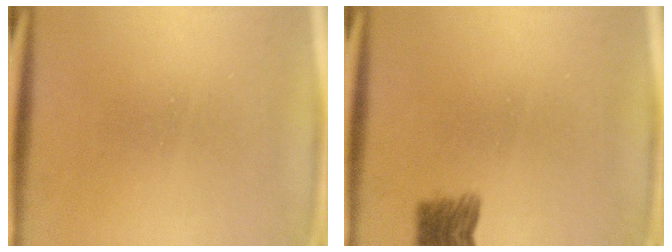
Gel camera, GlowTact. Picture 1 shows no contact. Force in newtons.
{"total": 3.9}